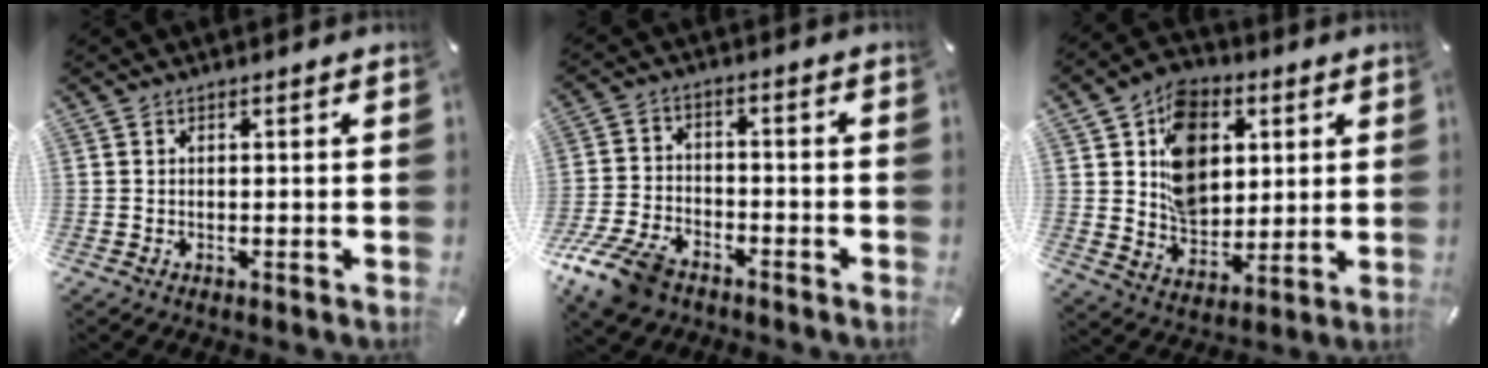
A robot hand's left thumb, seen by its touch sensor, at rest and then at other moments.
{"total": 10.5, "force": [-7.3, 5.7, 5.0], "torque": [-0.101, 0.038, -0.136]}
{"total": 14.3, "force": [3.6, 11.7, 7.4], "torque": [-0.126, -0.001, 0.074]}